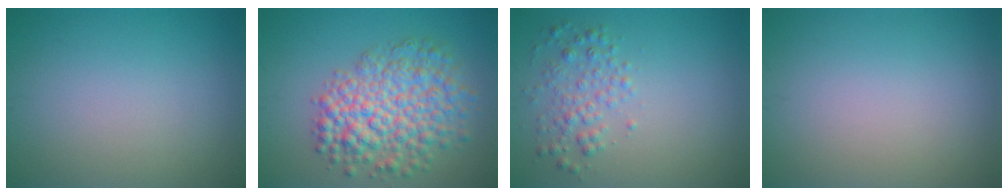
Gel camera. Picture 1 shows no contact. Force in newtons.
{"total": 7.5, "press": 7.5, "slide": 0.2}
{"total": 2.4, "press": 2.4, "slide": 0.1}
{"total": 0.0}